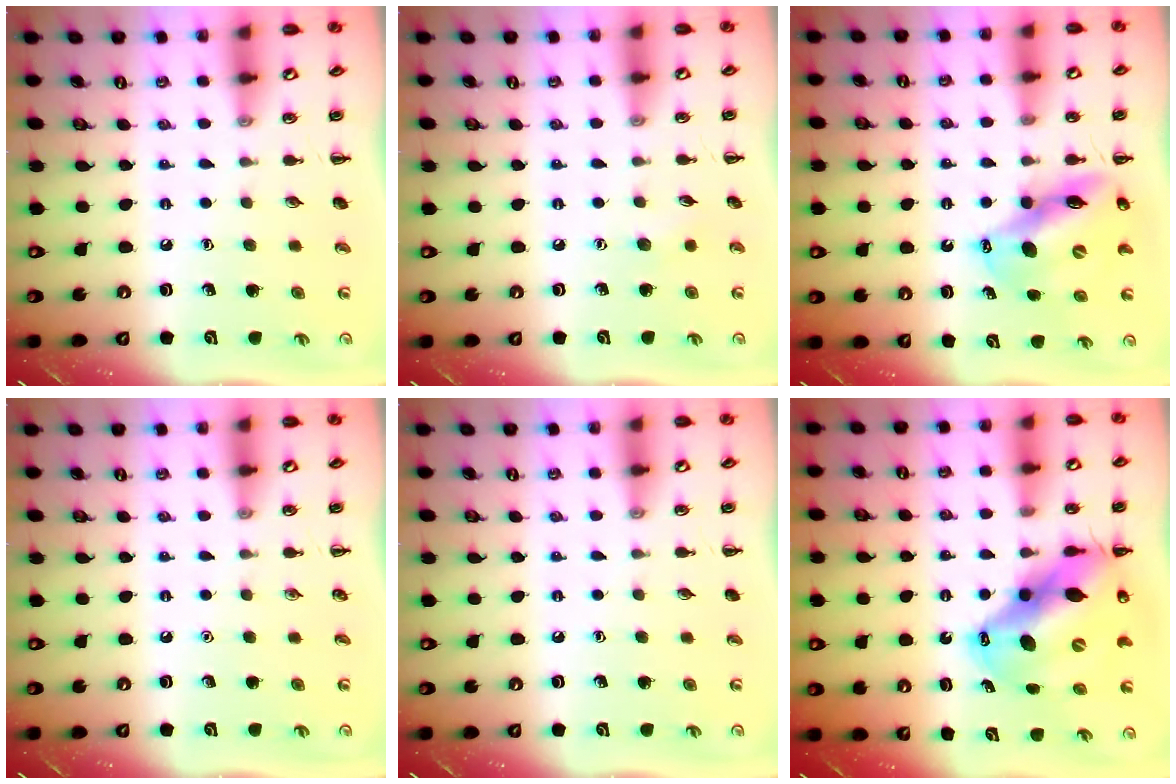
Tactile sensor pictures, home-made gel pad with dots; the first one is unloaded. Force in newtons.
{"total": 3.6, "press": 3.4, "slide": 1.0}
{"total": 12.0, "press": 11.7, "slide": 2.7}
{"total": 0.0}
{"total": 0.0}
{"total": 17.1, "press": 16.5, "slide": 4.6}